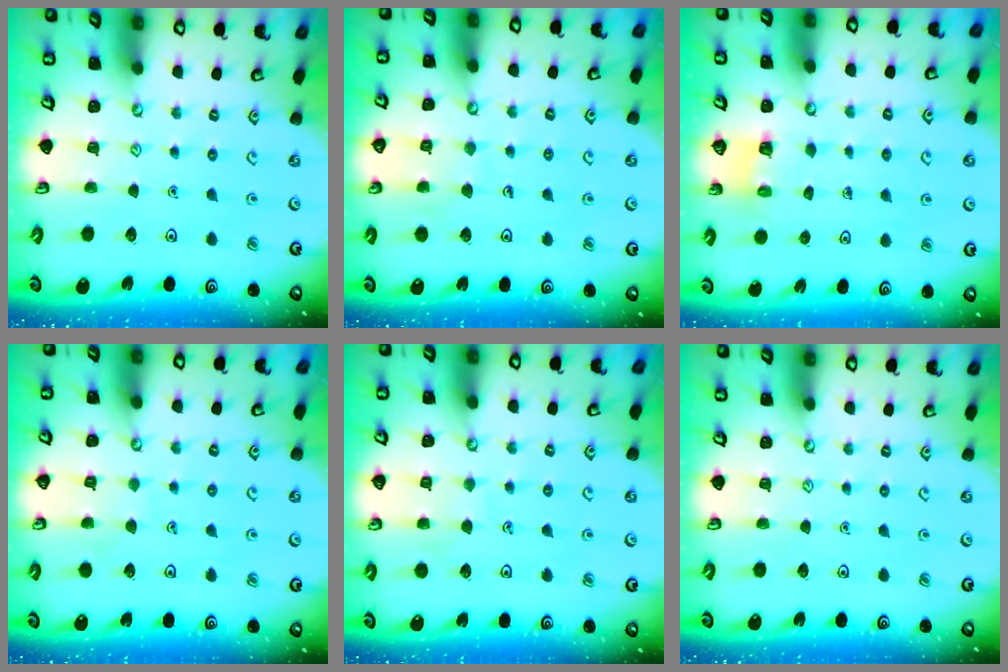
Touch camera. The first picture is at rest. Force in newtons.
{"total": 5.5, "press": 5.5, "slide": 0.6}
{"total": 3.3, "press": 3.3, "slide": 0.1}
{"total": 3.3, "press": 3.3, "slide": 0.3}
{"total": 4.1, "press": 4.1, "slide": 0.3}
{"total": 0.0}